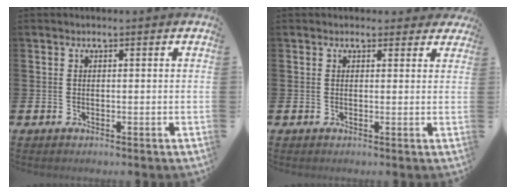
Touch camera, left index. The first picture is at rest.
{"total": 1.4, "force": [1.0, 1.0, 0.1], "torque": [0.006, 0.006, 0.015]}